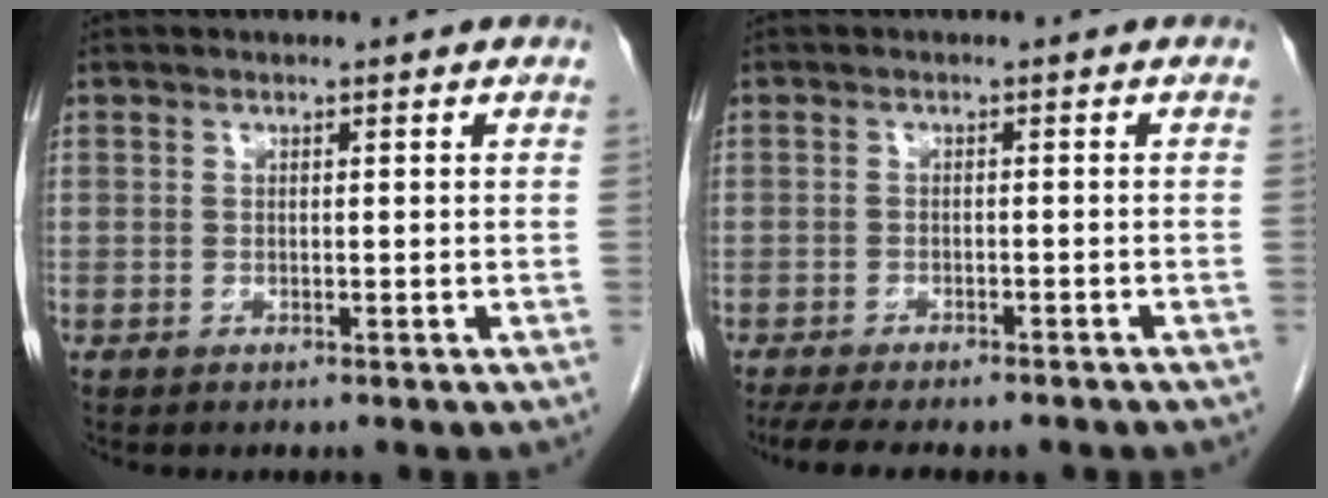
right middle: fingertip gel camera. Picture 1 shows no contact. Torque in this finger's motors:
{"motor_torque": [1.10, -1.04, 0.10, 0.05]}